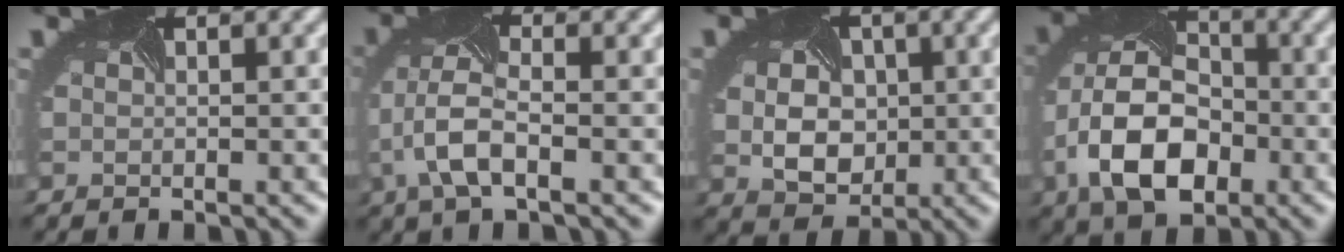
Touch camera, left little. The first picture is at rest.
{"total": 4.5, "force": [-1.5, 1.9, 3.8], "torque": [-0.094, 0.003, -0.030]}
{"total": 6.3, "force": [0.2, 4.9, 4.0], "torque": [-0.066, -0.001, 0.001]}
{"total": 9.8, "force": [-3.3, 6.0, 6.9], "torque": [-0.157, -0.011, -0.067]}